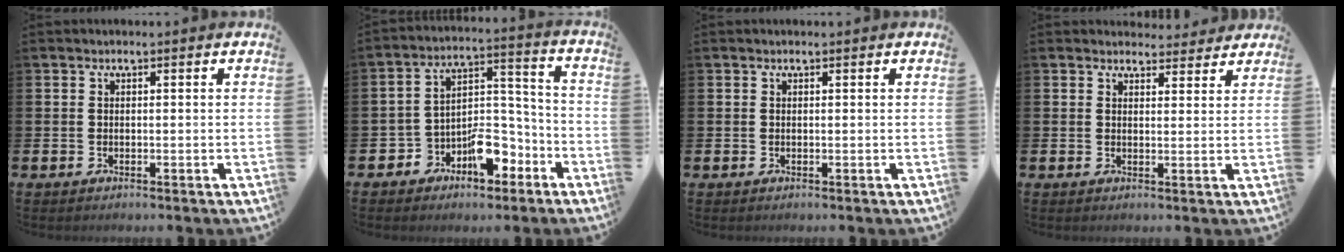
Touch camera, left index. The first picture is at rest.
{"total": 8.3, "force": [-4.8, 4.9, 4.6], "torque": [-0.084, 0.010, -0.085]}
{"total": 0.0}
{"total": 2.9, "force": [2.7, 1.0, -0.2], "torque": [0.013, -0.019, 0.046]}